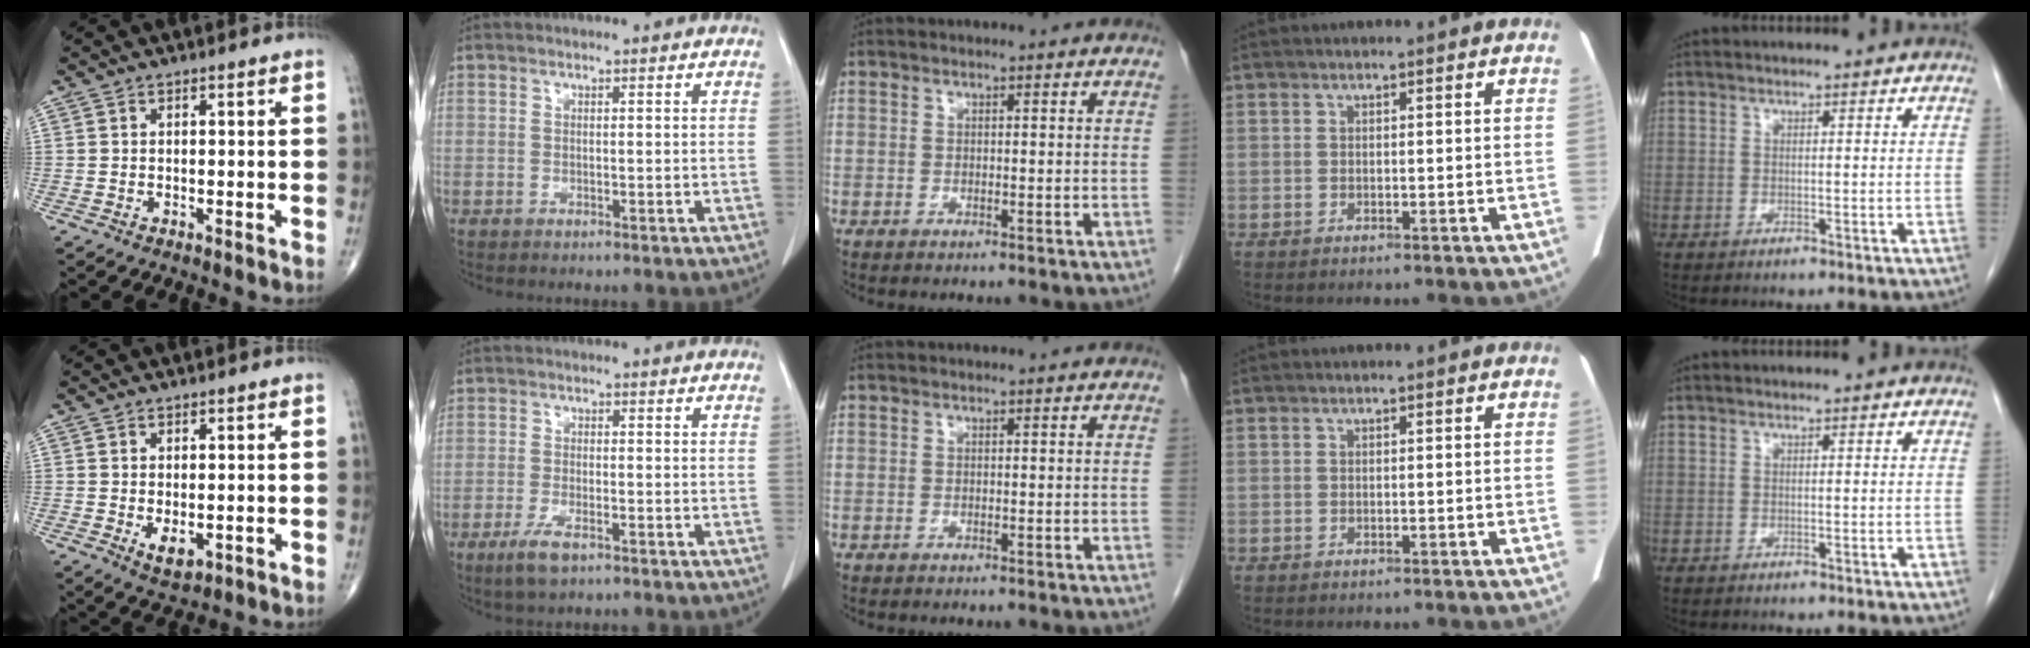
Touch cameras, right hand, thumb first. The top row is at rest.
{"thumb": {"total": 3.6, "force": [-0.7, 2.0, 3.0], "torque": [-0.042, -0.009, -0.003]}, "index": {"total": 4.1, "force": [-2.6, 1.0, 3.0], "torque": [-0.068, -0.006, -0.044]}}